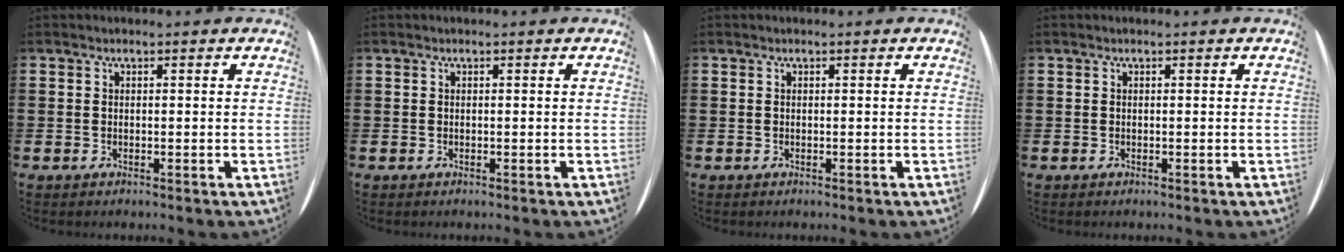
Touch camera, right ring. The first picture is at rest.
{"total": 0.0}
{"total": 0.0}
{"total": 0.0}